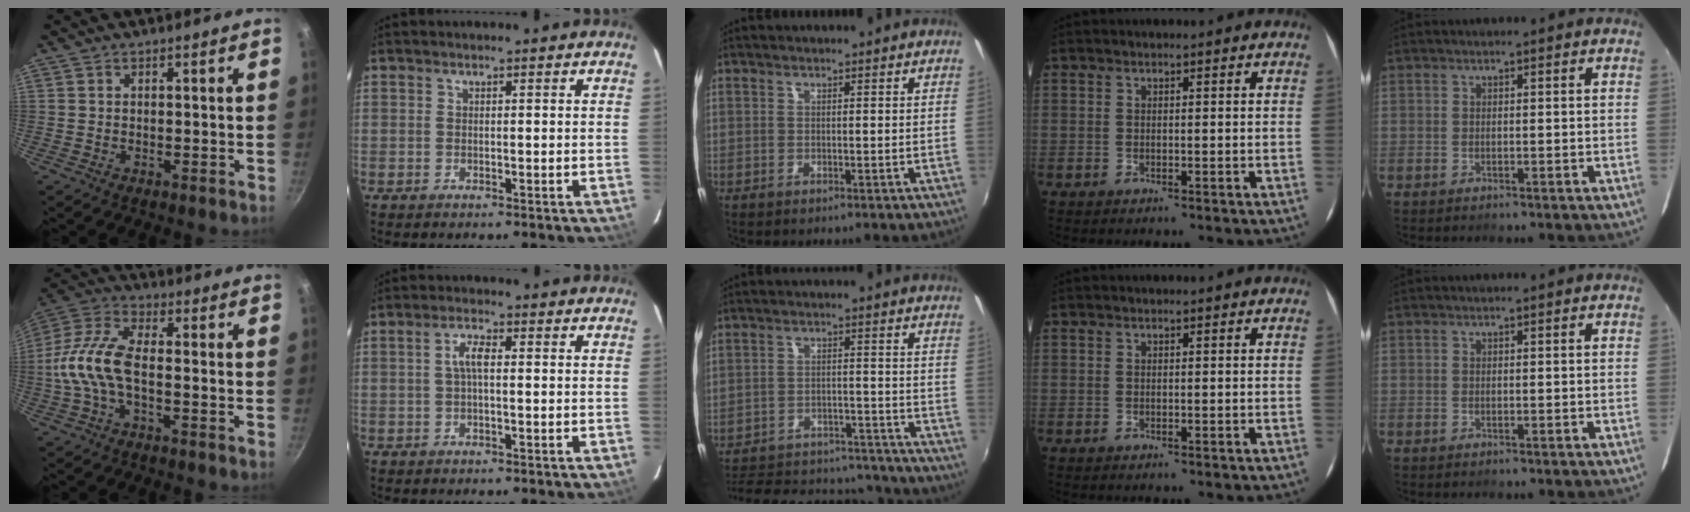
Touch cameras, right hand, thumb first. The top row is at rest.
{"thumb": {"total": 10.8, "force": [-2.4, 4.8, 9.4], "torque": [-0.204, 0.030, -0.065]}, "index": {"total": 3.1, "force": [0.1, 0.9, 3.0], "torque": [-0.060, 0.008, 0.002]}, "middle": {"total": 23.5, "force": [-20.3, 8.3, 8.5], "torque": [-0.176, 0.019, -0.254]}}